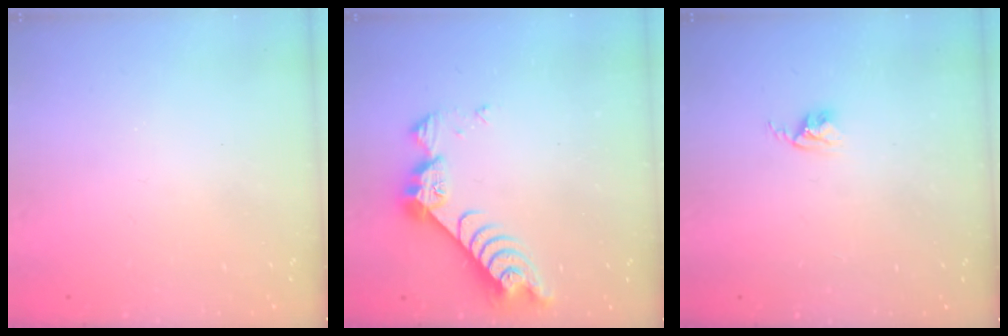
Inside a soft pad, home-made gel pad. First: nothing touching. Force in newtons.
{"total": 8.9, "press": 8.8, "slide": 0.8}
{"total": 2.6, "press": 2.6, "slide": 0.4}